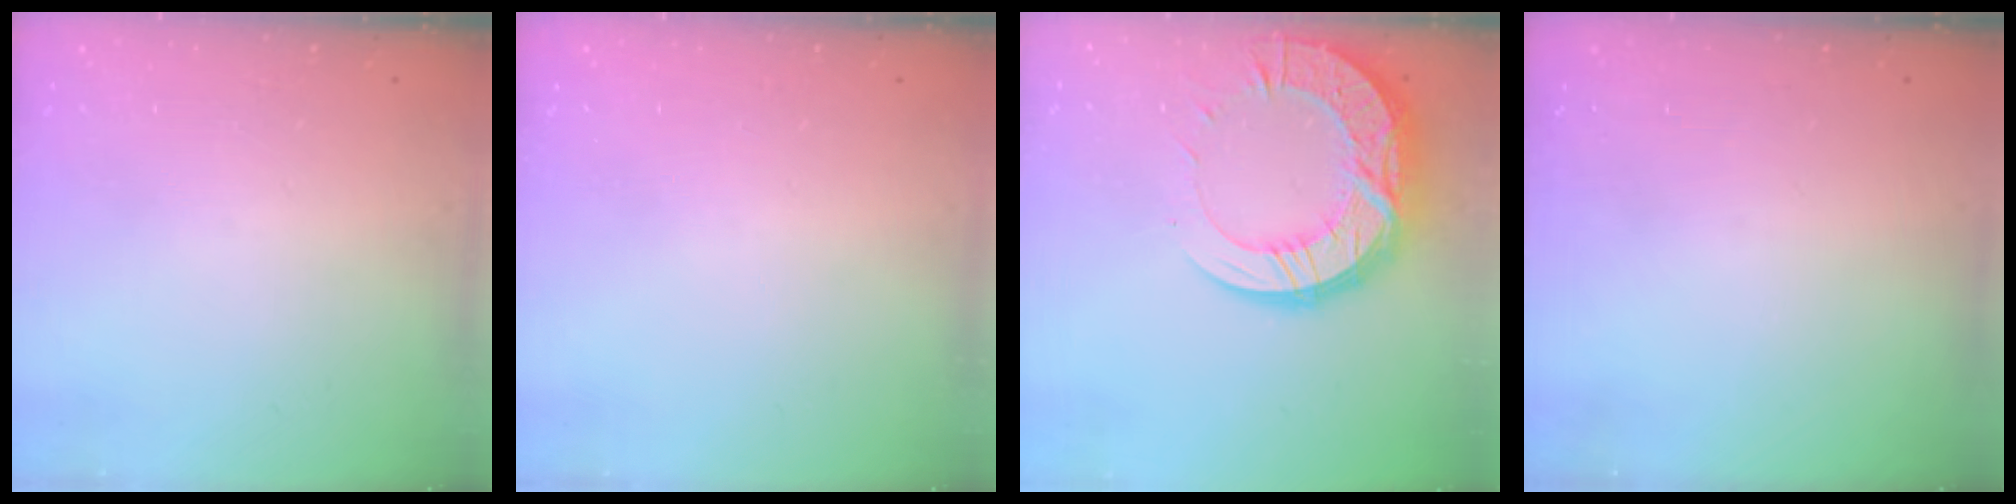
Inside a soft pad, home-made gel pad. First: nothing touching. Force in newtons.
{"total": 0.0}
{"total": 20.3, "press": 20.2, "slide": 1.7}
{"total": 0.0}